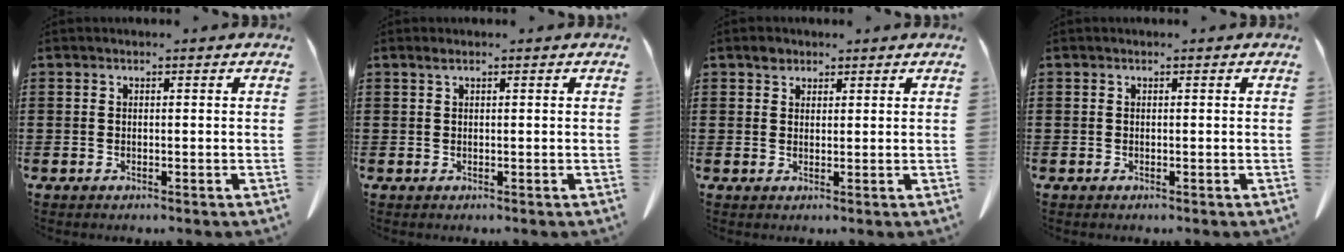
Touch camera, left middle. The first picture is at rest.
{"total": 0.8, "force": [0.4, 0.1, 0.6], "torque": [-0.014, 0.002, 0.007]}
{"total": 1.9, "force": [1.3, 1.2, 0.6], "torque": [-0.007, 0.001, 0.024]}
{"total": 0.0}